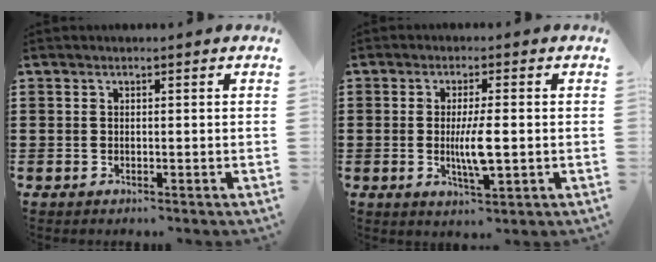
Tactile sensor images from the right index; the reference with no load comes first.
{"total": 5.3, "force": [-0.5, 0.9, 5.2], "torque": [-0.106, -0.006, -0.015]}